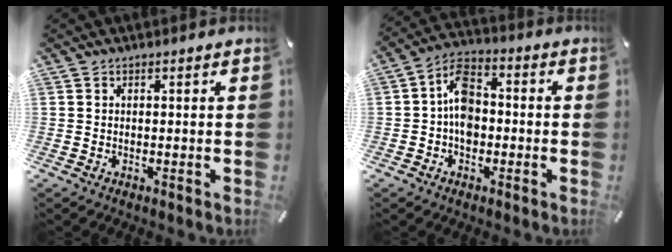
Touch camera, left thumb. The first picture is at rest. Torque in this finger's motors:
{"motor_torque": [-0.09, 0.76, 0.71, 0.53, 0.13]}